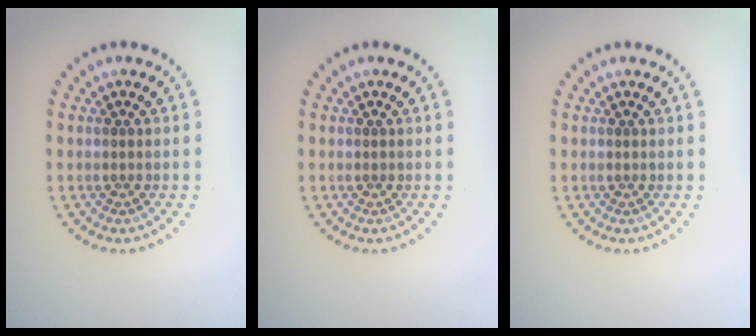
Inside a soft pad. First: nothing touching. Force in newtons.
{"total": 0.0}
{"total": 0.0}